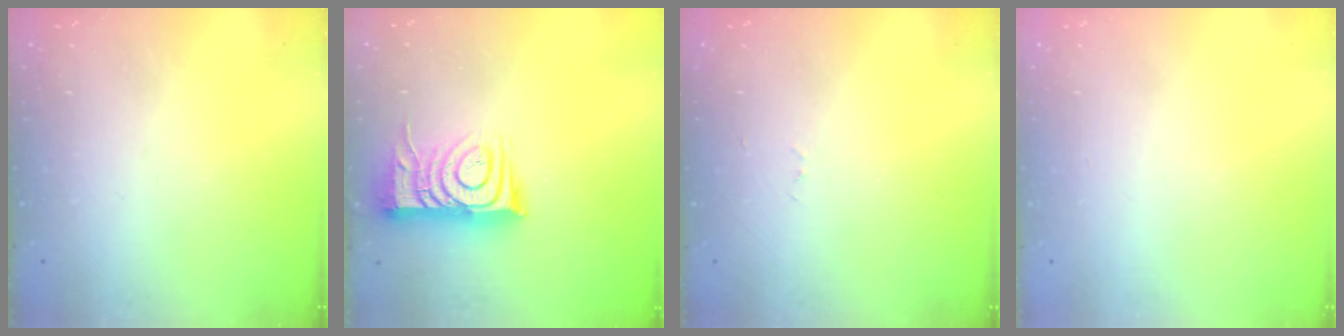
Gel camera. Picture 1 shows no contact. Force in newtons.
{"total": 10.6, "press": 10.5, "slide": 1.1}
{"total": 2.6, "press": 2.6, "slide": 0.4}
{"total": 1.5, "press": 1.5, "slide": 0.1}